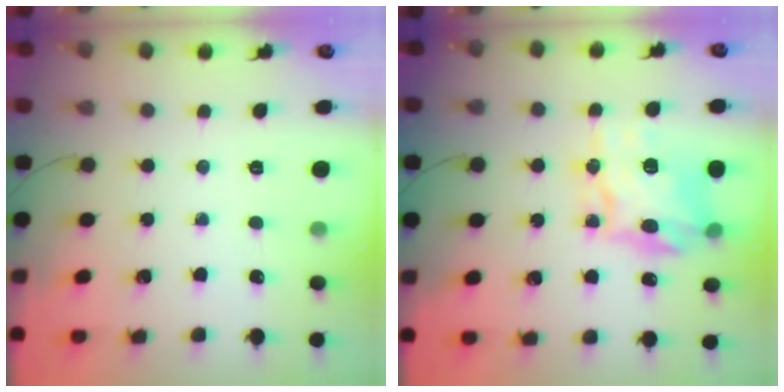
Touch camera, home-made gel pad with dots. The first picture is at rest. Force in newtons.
{"total": 17.5, "press": 17.5, "slide": 0.7}